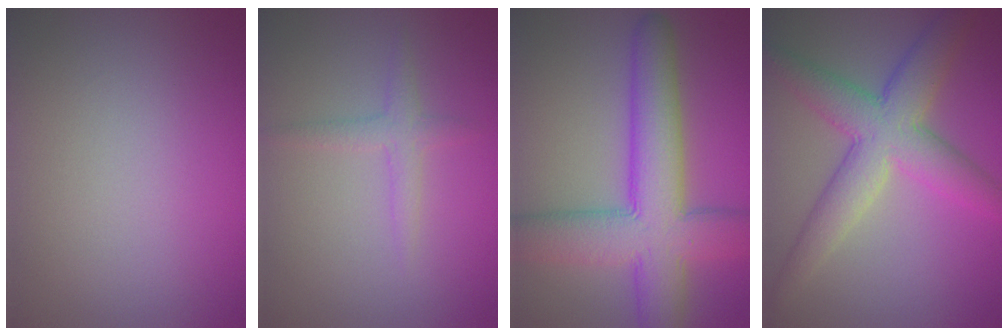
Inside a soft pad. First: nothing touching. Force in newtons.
{"total": 1.7, "press": 1.7, "slide": 0.1}
{"total": 9.2, "press": 9.2, "slide": 0.3}
{"total": 6.5, "press": 6.5, "slide": 0.3}